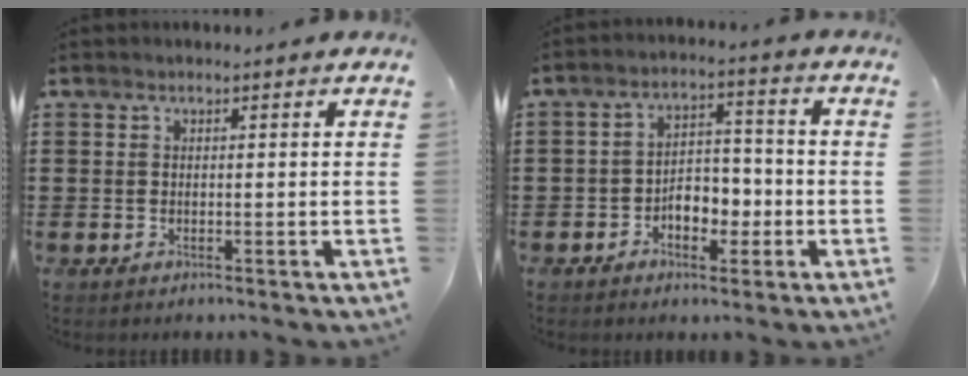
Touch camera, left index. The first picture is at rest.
{"total": 5.2, "force": [-1.9, 3.0, 3.7], "torque": [-0.053, 0.004, -0.040]}